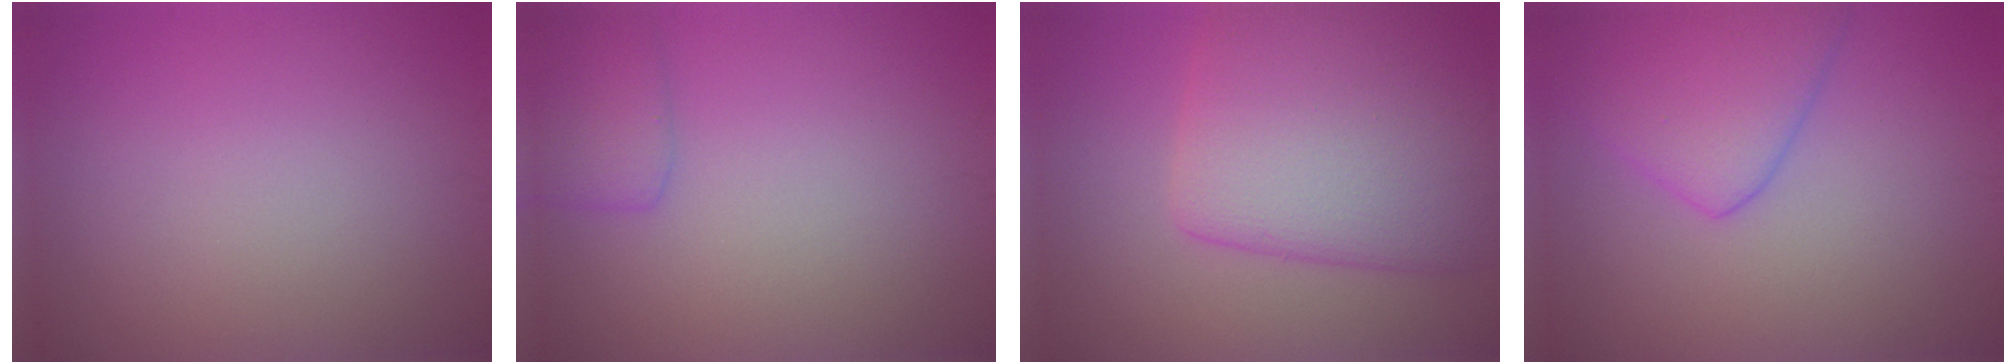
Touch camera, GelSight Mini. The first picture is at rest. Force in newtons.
{"total": 2.4, "press": 2.4, "slide": 0.1}
{"total": 9.6, "press": 9.6, "slide": 0.3}
{"total": 5.2, "press": 5.2, "slide": 0.2}